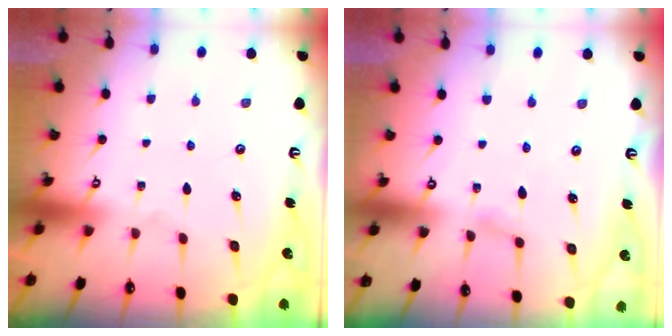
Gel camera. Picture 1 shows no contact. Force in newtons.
{"total": 1.9, "press": 1.8, "slide": 0.3}